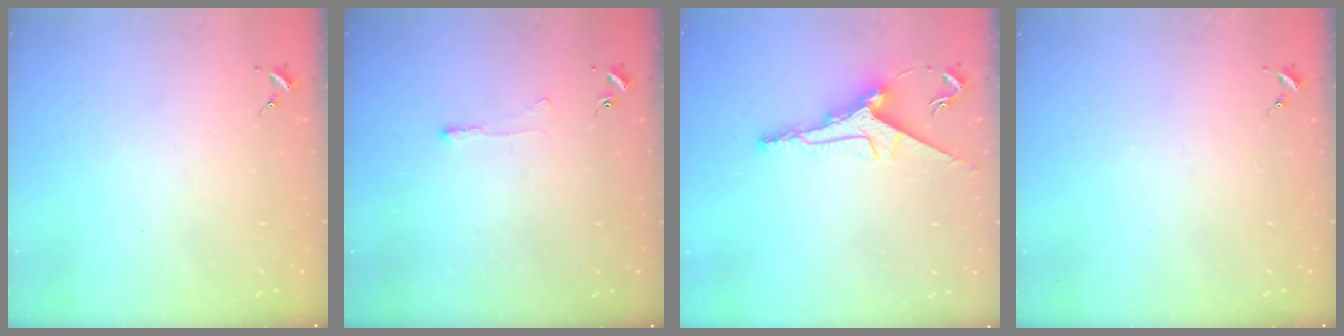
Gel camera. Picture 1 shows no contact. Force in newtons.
{"total": 3.9, "press": 3.8, "slide": 0.5}
{"total": 9.9, "press": 9.9, "slide": 0.4}
{"total": 0.0}